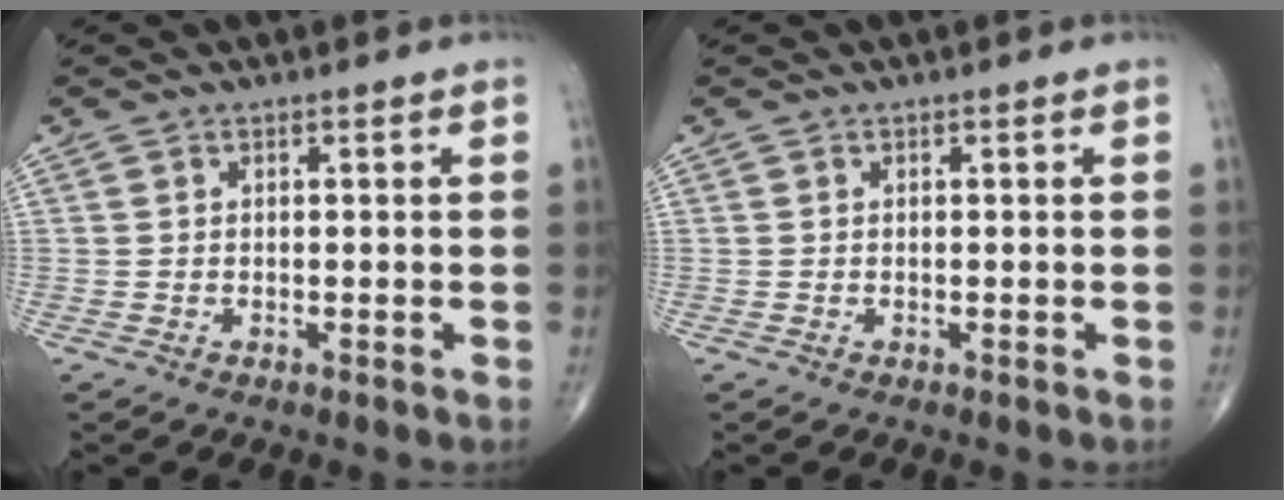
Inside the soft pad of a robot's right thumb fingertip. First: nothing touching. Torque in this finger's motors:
{"motor_torque": [-0.01, -0.01, 0.02, 0.03, 0.00]}